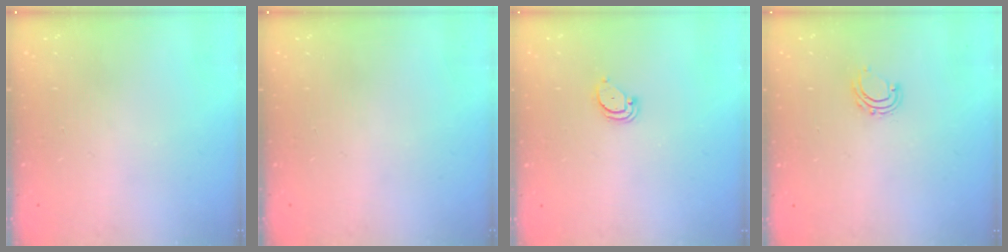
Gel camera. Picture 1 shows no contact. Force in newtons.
{"total": 0.0}
{"total": 2.1, "press": 2.1, "slide": 0.1}
{"total": 5.4, "press": 5.3, "slide": 0.7}